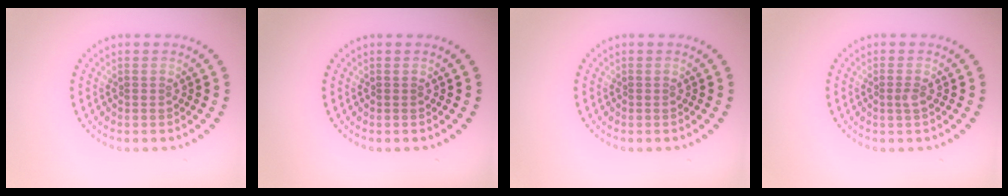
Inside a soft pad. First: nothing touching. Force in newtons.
{"total": 0.0}
{"total": 0.0}
{"total": 0.8, "press": 0.5, "slide": 0.5}